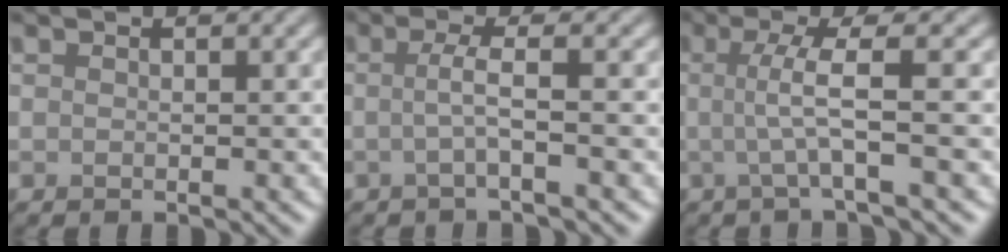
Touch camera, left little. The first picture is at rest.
{"total": 2.4, "force": [-0.2, 0.5, 2.3], "torque": [-0.043, -0.004, -0.011]}
{"total": 3.8, "force": [-0.1, 0.6, 3.8], "torque": [-0.067, -0.002, -0.009]}